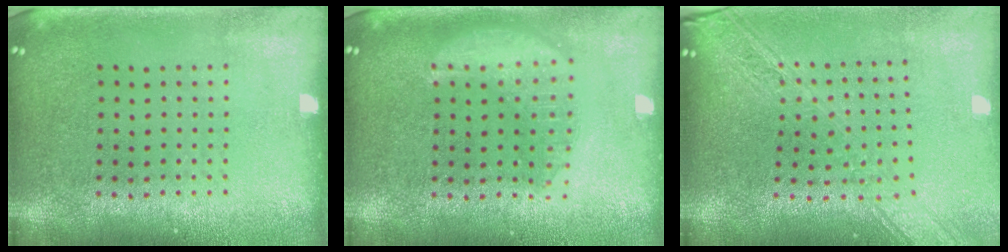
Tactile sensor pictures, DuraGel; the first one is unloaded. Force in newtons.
{"total": 3.1, "press": 3.1, "slide": 0.3}
{"total": 2.3, "press": 1.9, "slide": 1.3}